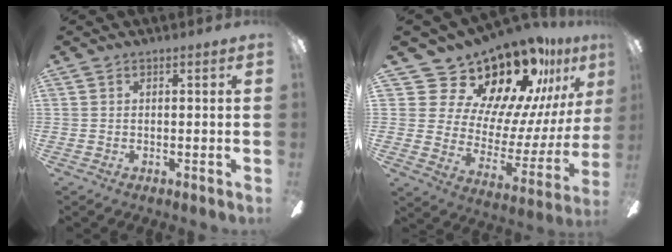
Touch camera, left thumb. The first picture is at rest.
{"total": 22.5, "force": [19.2, 9.1, 7.3], "torque": [-0.125, -0.151, 0.350]}